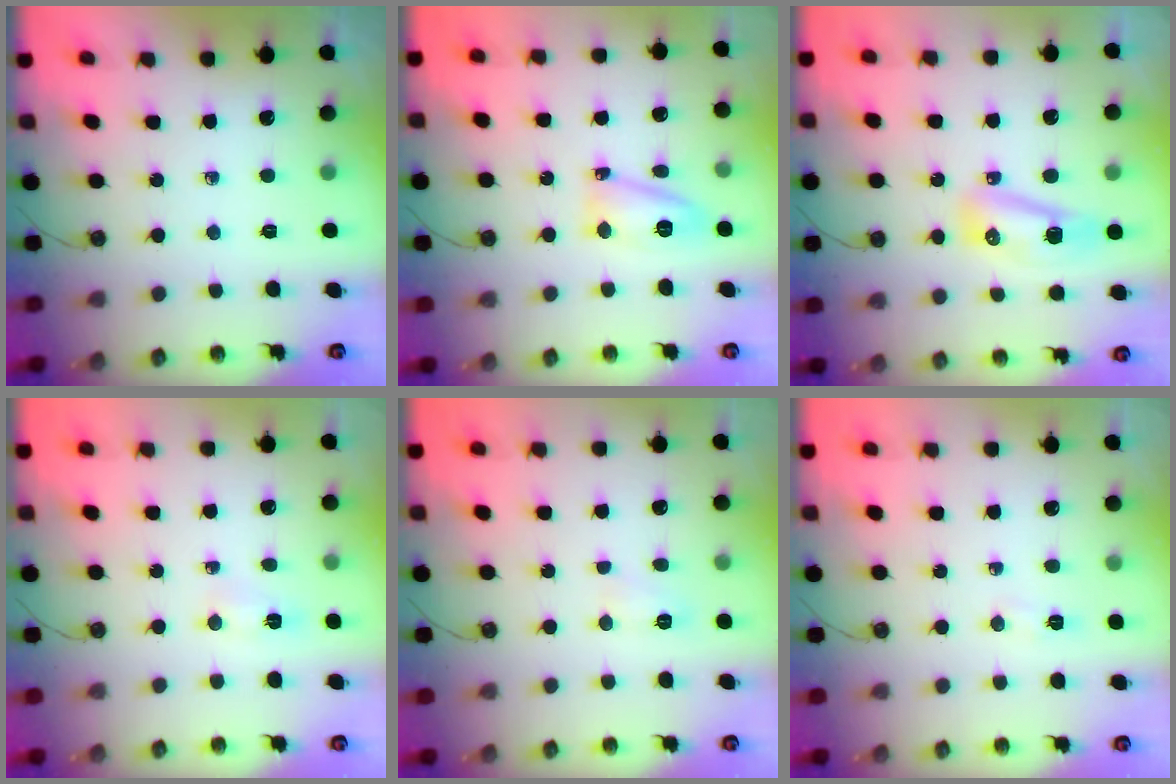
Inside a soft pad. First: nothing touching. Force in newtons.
{"total": 11.4, "press": 11.3, "slide": 1.0}
{"total": 8.1, "press": 7.8, "slide": 2.1}
{"total": 2.7, "press": 2.6, "slide": 0.3}
{"total": 5.5, "press": 5.5, "slide": 0.7}
{"total": 4.0, "press": 3.9, "slide": 0.6}